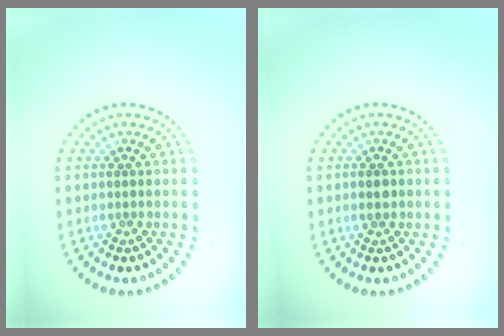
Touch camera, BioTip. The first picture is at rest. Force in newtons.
{"total": 1.2, "press": 1.2, "slide": 0.0}